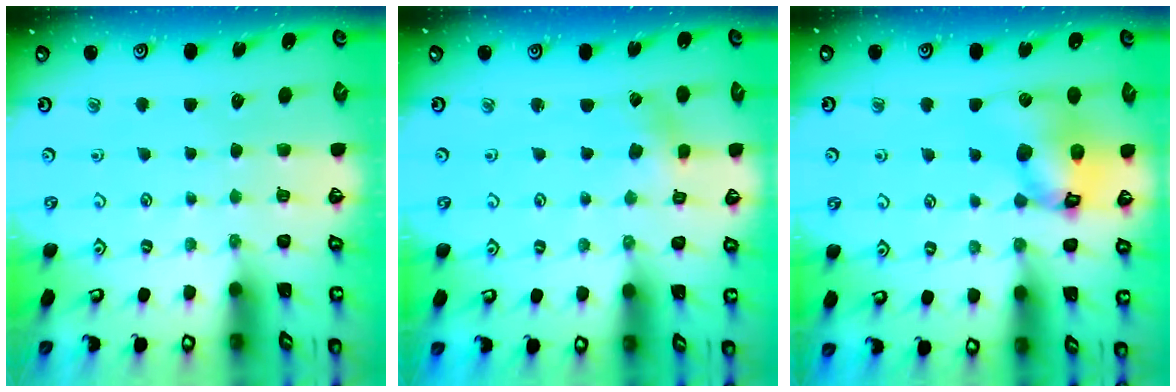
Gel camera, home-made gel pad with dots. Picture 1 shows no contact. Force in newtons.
{"total": 1.1, "press": 1.1, "slide": 0.1}
{"total": 13.5, "press": 13.3, "slide": 1.7}